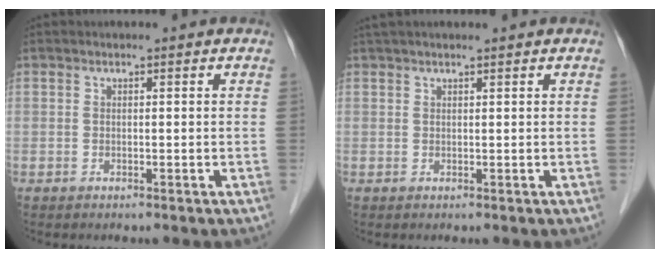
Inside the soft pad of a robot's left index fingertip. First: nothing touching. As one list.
[{"total": 4.2, "force": [3.5, 0.0, 2.4], "torque": [-0.036, 0.032, 0.060]}]